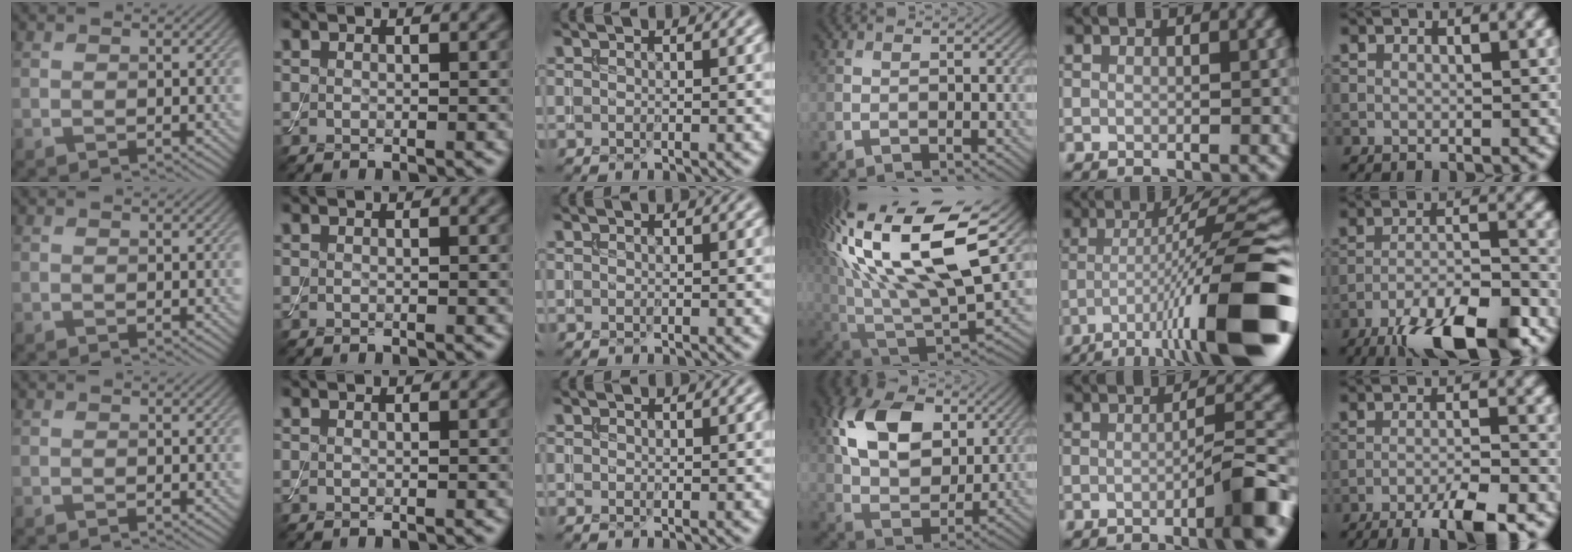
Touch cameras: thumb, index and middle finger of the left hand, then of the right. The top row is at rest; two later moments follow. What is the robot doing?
{"motion": "assemble", "object": "toy tower of hanoi"}